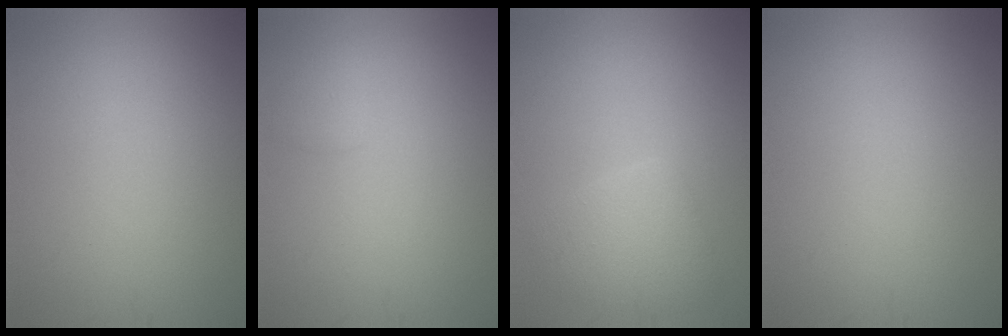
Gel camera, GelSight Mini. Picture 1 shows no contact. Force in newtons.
{"total": 0.8, "press": 0.8, "slide": 0.1}
{"total": 3.1, "press": 3.0, "slide": 0.2}
{"total": 0.0}